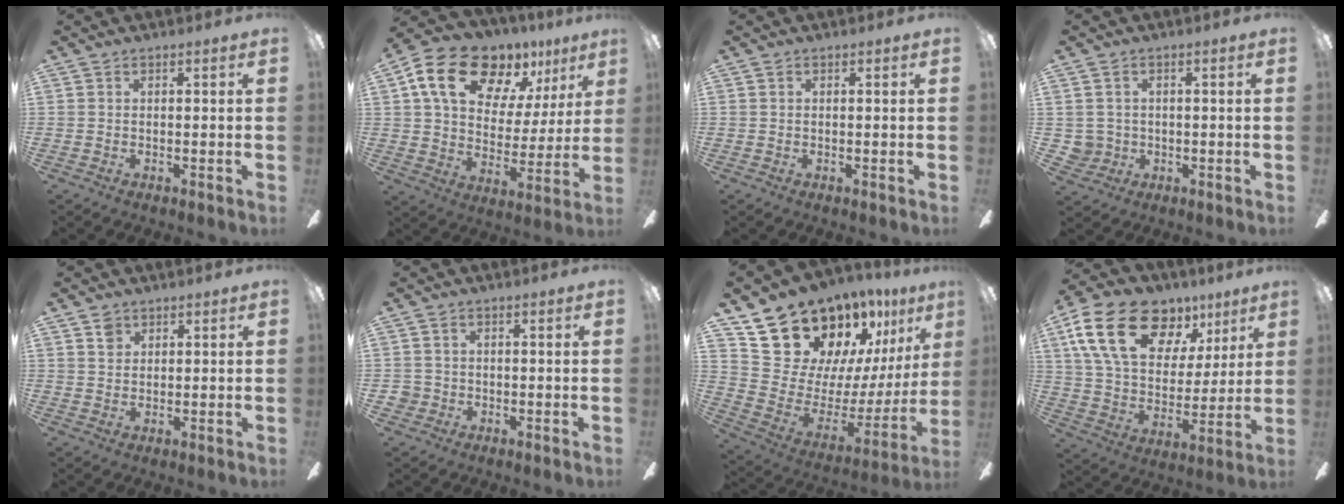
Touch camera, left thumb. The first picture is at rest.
{"total": 19.0, "force": [12.2, 10.7, 9.8], "torque": [-0.169, -0.064, 0.217]}
{"total": 0.0}
{"total": 3.8, "force": [0.3, 3.8, 0.5], "torque": [-0.010, 0.008, 0.008]}
{"total": 2.7, "force": [1.9, 1.9, 0.6], "torque": [0.002, -0.006, 0.033]}
{"total": 2.6, "force": [-0.7, 2.5, 0.5], "torque": [-0.010, 0.005, -0.014]}
{"total": 22.0, "force": [17.9, 10.9, 6.6], "torque": [-0.111, -0.135, 0.349]}
{"total": 22.6, "force": [12.4, 13.2, 13.5], "torque": [-0.236, -0.054, 0.222]}